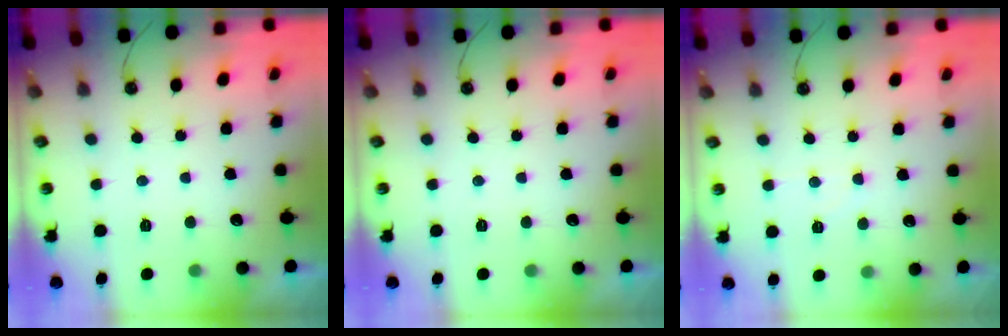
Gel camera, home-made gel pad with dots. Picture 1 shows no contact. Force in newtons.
{"total": 0.0}
{"total": 2.7, "press": 2.7, "slide": 0.3}